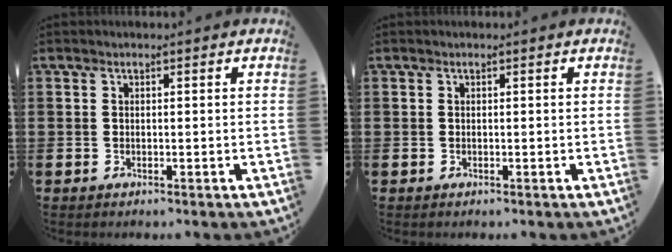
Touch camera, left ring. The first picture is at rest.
{"total": 0.0}